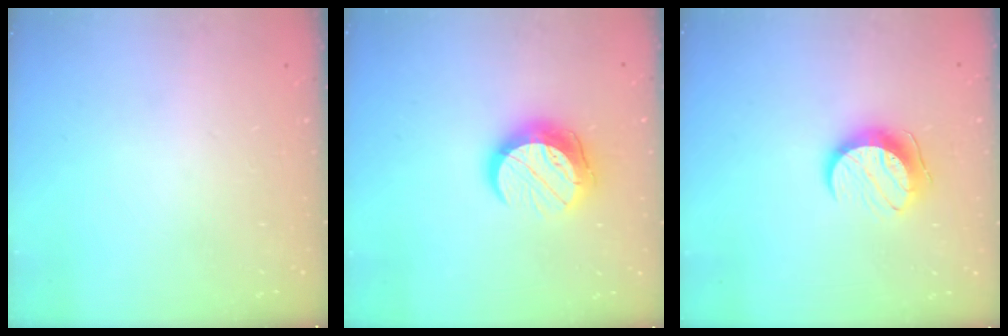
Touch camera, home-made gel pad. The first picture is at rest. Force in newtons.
{"total": 12.2, "press": 12.2, "slide": 0.9}
{"total": 10.0, "press": 10.0, "slide": 0.3}